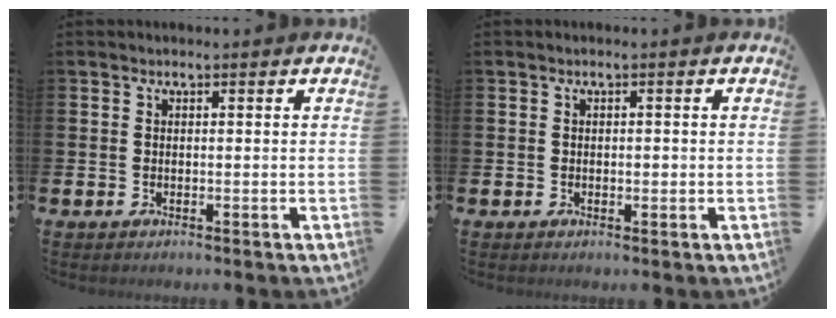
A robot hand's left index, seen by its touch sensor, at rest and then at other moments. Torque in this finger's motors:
{"motor_torque": [0.04, 0.15, 0.10, 0.01]}